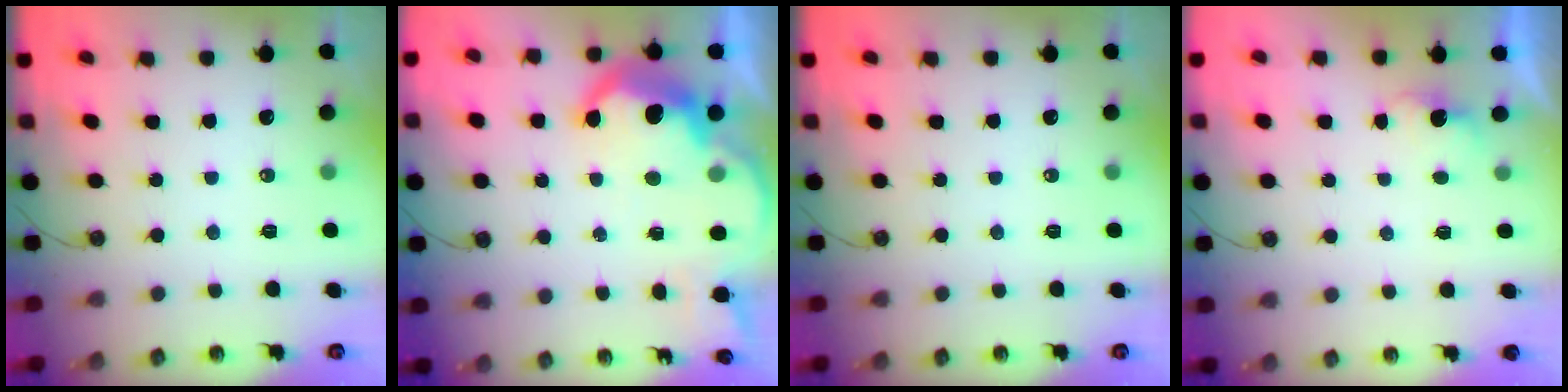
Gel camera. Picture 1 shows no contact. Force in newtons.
{"total": 14.8, "press": 14.8, "slide": 1.0}
{"total": 0.0}
{"total": 1.7, "press": 1.5, "slide": 0.8}